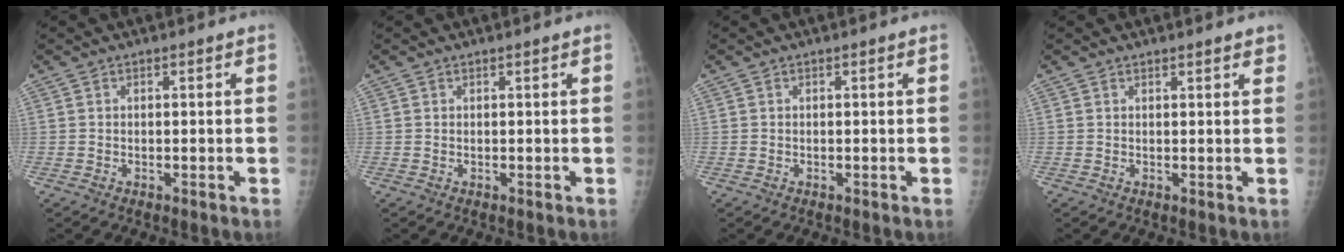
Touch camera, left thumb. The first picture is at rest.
{"total": 0.0}
{"total": 0.0}
{"total": 2.2, "force": [1.8, 0.5, 1.0], "torque": [-0.003, -0.001, 0.020]}